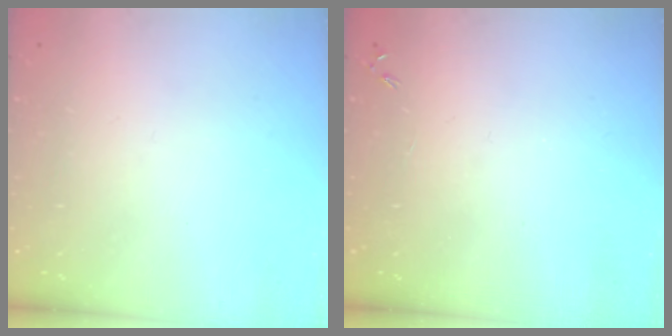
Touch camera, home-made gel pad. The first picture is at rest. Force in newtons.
{"total": 0.0}